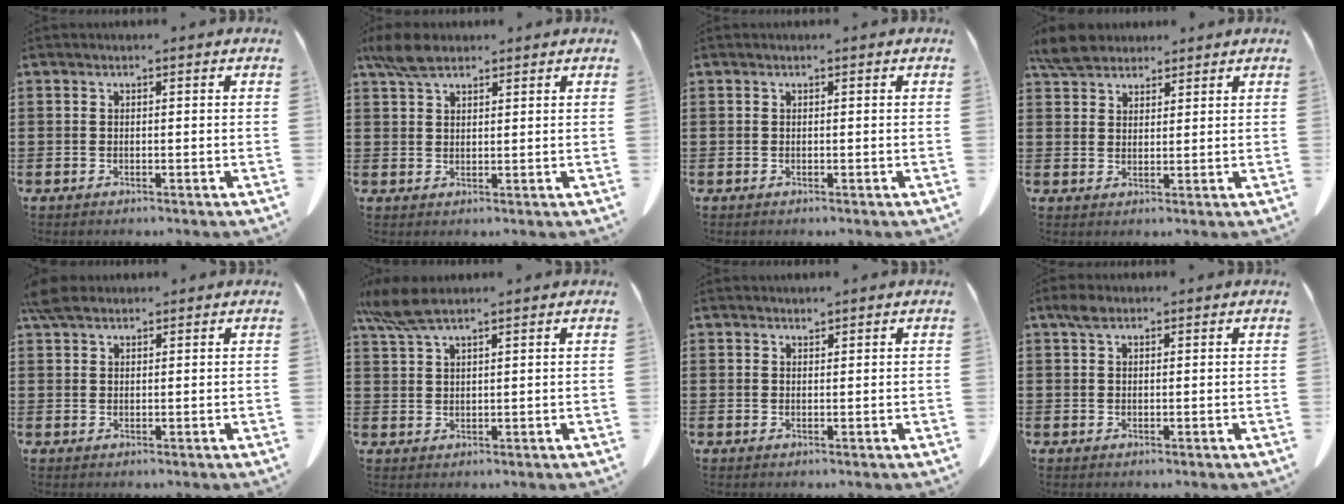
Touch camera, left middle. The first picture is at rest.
{"total": 4.7, "force": [3.5, 1.8, 2.5], "torque": [-0.058, 0.003, 0.067]}
{"total": 0.0}
{"total": 4.8, "force": [4.2, 1.7, 1.5], "torque": [-0.034, -0.005, 0.080]}
{"total": 3.2, "force": [2.6, 1.2, 1.5], "torque": [-0.038, 0.004, 0.051]}
{"total": 5.9, "force": [4.3, 1.0, 3.9], "torque": [-0.100, -0.008, 0.077]}
{"total": 0.7, "force": [0.7, -0.1, 0.1], "torque": [-0.004, -0.004, 0.016]}
{"total": 2.2, "force": [1.4, 1.1, 1.2], "torque": [-0.028, 0.004, 0.027]}